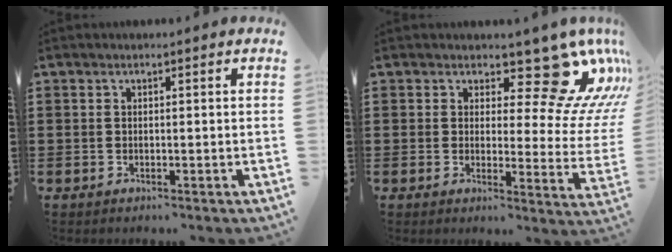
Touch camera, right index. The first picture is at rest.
{"total": 11.7, "force": [7.4, 4.6, 7.9], "torque": [-0.120, -0.051, 0.127]}